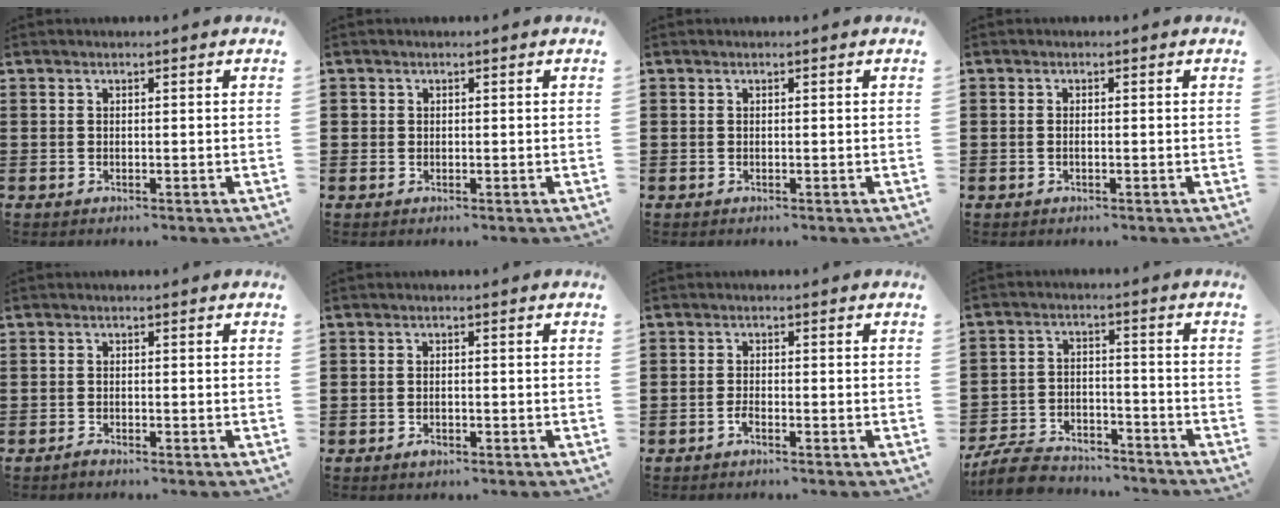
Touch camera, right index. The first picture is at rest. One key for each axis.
{"total": 0.7, "fx": 0.1, "fy": 0.7, "fz": 0.0, "tx": 0.001, "ty": 0.007, "tz": 0.002}
{"total": 0.0}
{"total": 0.6, "fx": -0.2, "fy": 0.2, "fz": 0.5, "tx": -0.012, "ty": -0.003, "tz": -0.002}
{"total": 0.8, "fx": -0.8, "fy": 0.1, "fz": 0.1, "tx": -0.005, "ty": -0.001, "tz": -0.016}
{"total": 1.3, "fx": -0.8, "fy": 0.6, "fz": 0.8, "tx": -0.017, "ty": -0.003, "tz": -0.014}
{"total": 1.4, "fx": -1.1, "fy": 0.2, "fz": 0.9, "tx": -0.019, "ty": -0.004, "tz": -0.019}
{"total": 7.7, "fx": -7.2, "fy": 1.6, "fz": 2.2, "tx": -0.050, "ty": 0.014, "tz": -0.140}